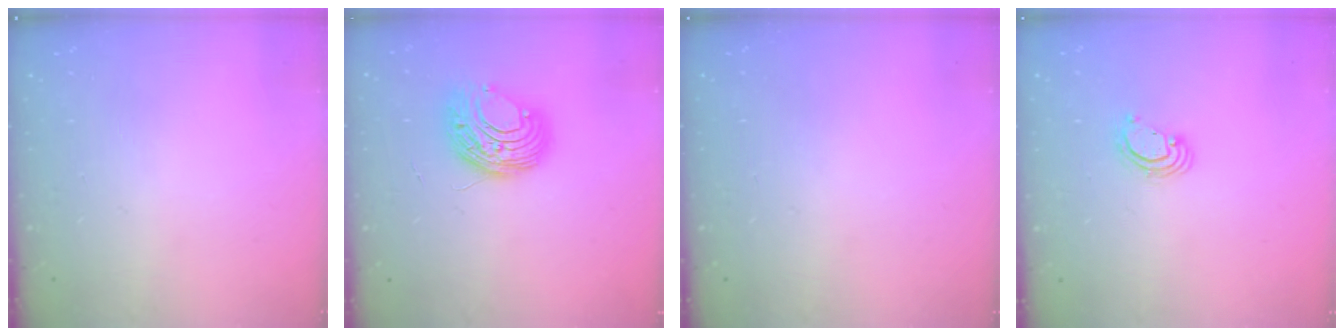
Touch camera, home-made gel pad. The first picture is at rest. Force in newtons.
{"total": 9.0, "press": 8.9, "slide": 0.5}
{"total": 0.0}
{"total": 2.6, "press": 2.6, "slide": 0.1}